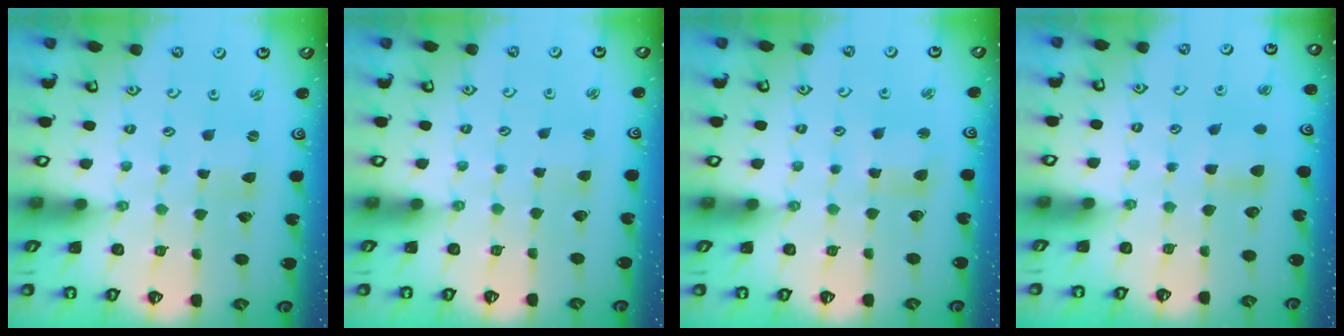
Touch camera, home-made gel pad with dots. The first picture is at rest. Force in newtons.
{"total": 2.7, "press": 2.7, "slide": 0.2}
{"total": 5.2, "press": 5.1, "slide": 0.7}
{"total": 6.4, "press": 6.4, "slide": 0.7}